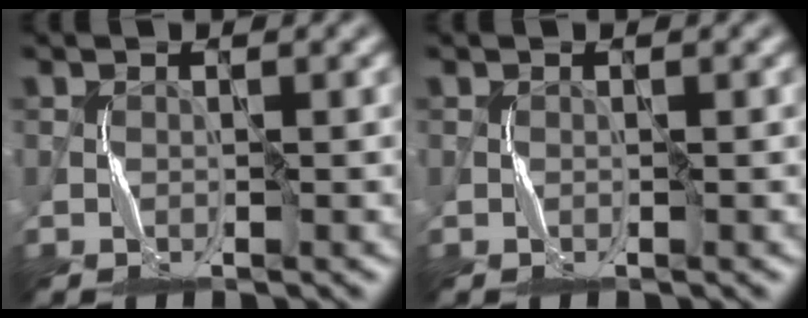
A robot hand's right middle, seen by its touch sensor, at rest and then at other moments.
{"total": 0.0}